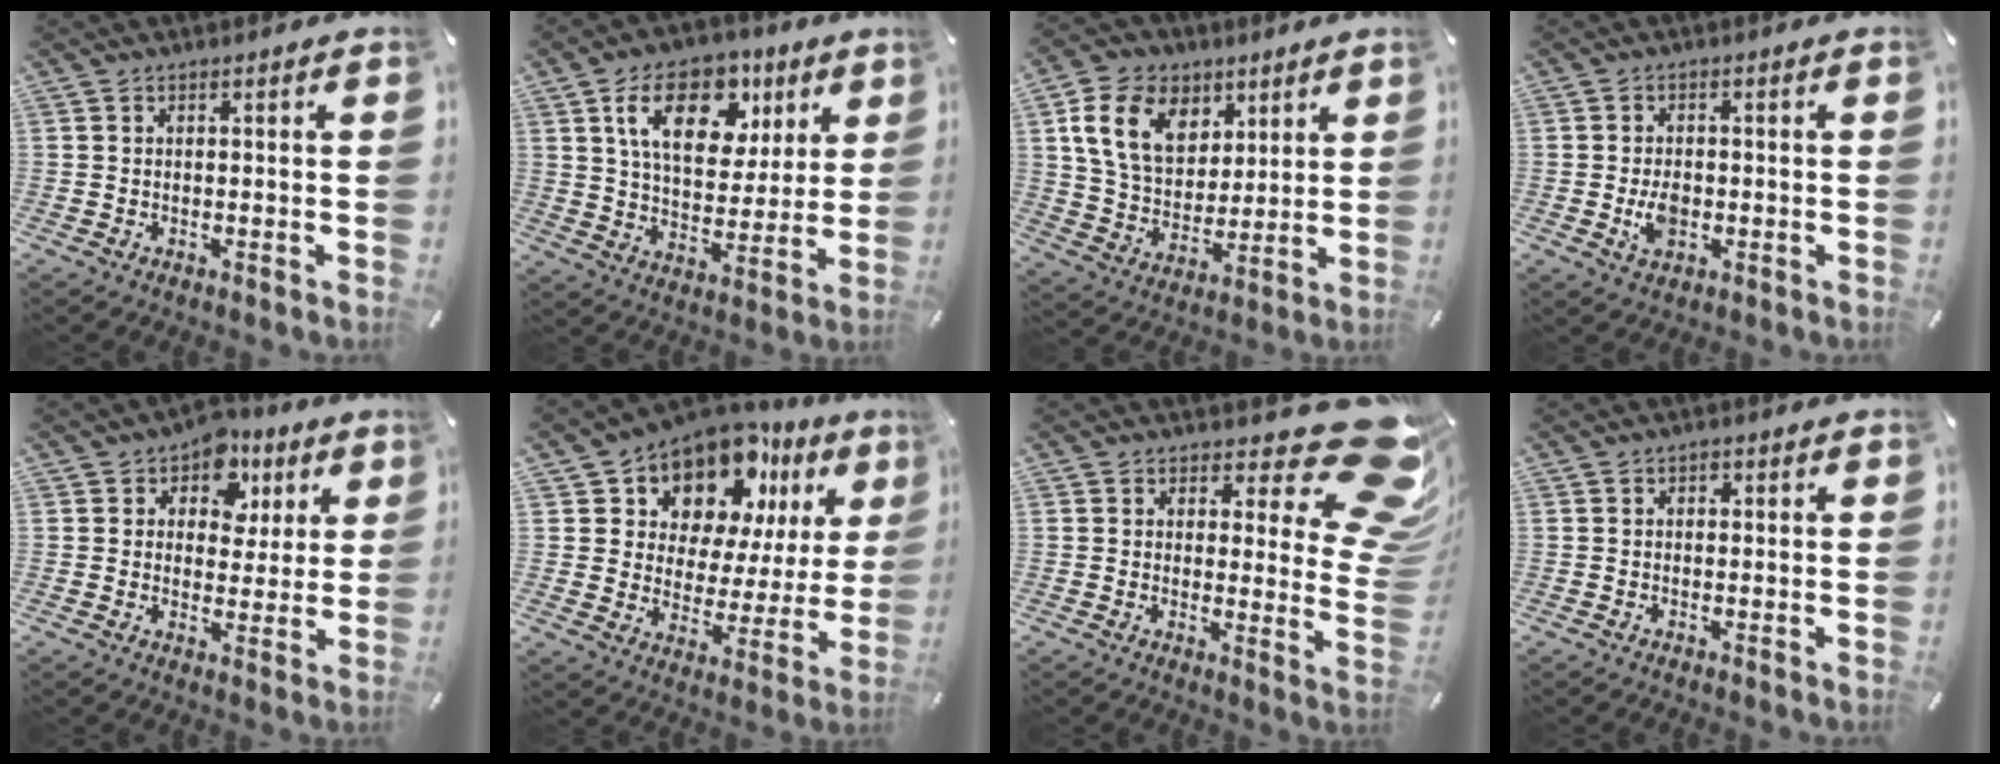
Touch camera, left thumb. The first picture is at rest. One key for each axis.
{"total": 16.4, "fx": 7.6, "fy": 10.5, "fz": 10.1, "tx": -0.163, "ty": -0.013, "tz": 0.134}
{"total": 14.4, "fx": 6.2, "fy": 10.8, "fz": 7.2, "tx": -0.151, "ty": -0.009, "tz": 0.119}
{"total": 4.8, "fx": -1.0, "fy": 3.2, "fz": 3.4, "tx": -0.071, "ty": -0.004, "tz": -0.021}
{"total": 8.9, "fx": 3.8, "fy": 7.0, "fz": 4.0, "tx": -0.051, "ty": -0.021, "tz": 0.061}
{"total": 12.6, "fx": 9.6, "fy": 7.4, "fz": 3.6, "tx": -0.066, "ty": -0.090, "tz": 0.172}
{"total": 16.3, "fx": 9.4, "fy": 5.8, "fz": 12.0, "tx": -0.144, "ty": -0.080, "tz": 0.155}
{"total": 1.0, "fx": 0.1, "fy": 0.9, "fz": 0.3, "tx": -0.006, "ty": 0.008, "tz": 0.001}